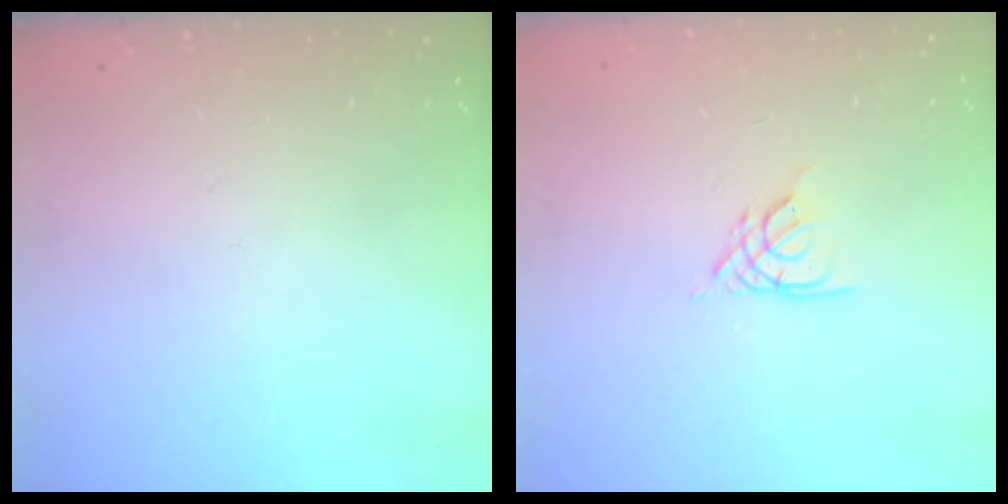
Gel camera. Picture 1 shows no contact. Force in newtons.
{"total": 2.7, "press": 2.7, "slide": 0.4}